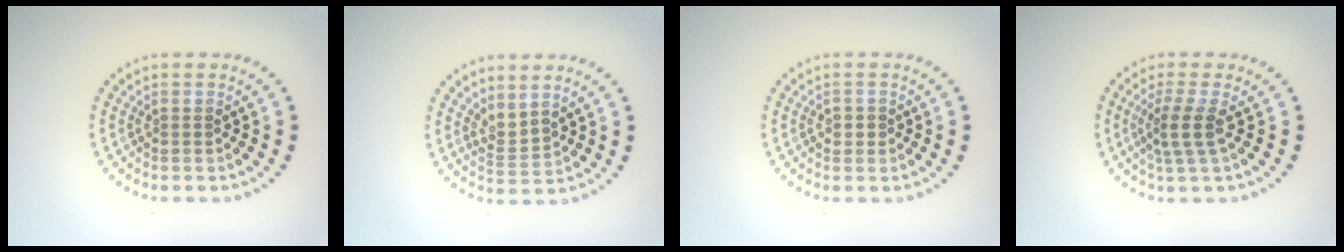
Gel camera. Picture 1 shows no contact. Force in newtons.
{"total": 2.1, "press": 1.4, "slide": 1.6}
{"total": 1.2, "press": 1.1, "slide": 0.3}
{"total": 2.5, "press": 1.9, "slide": 1.7}